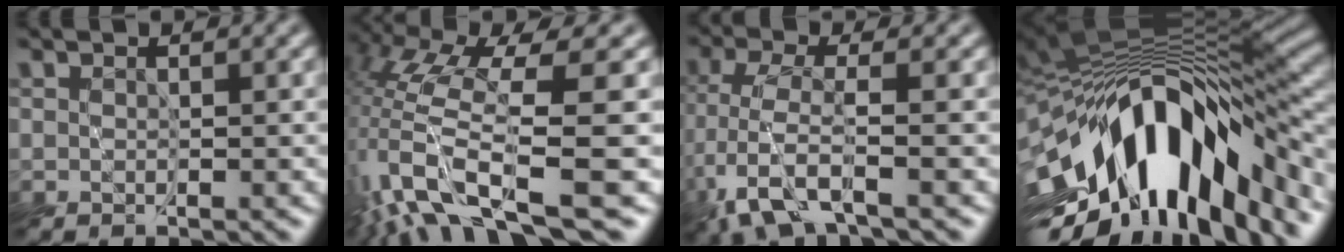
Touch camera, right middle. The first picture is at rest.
{"total": 12.0, "force": [-4.4, 3.1, 10.7], "torque": [-0.238, 0.006, -0.063]}
{"total": 4.6, "force": [-2.7, 0.9, 3.6], "torque": [-0.084, -0.011, -0.061]}
{"total": 14.8, "force": [-5.8, 6.0, 12.1], "torque": [-0.189, 0.013, -0.094]}